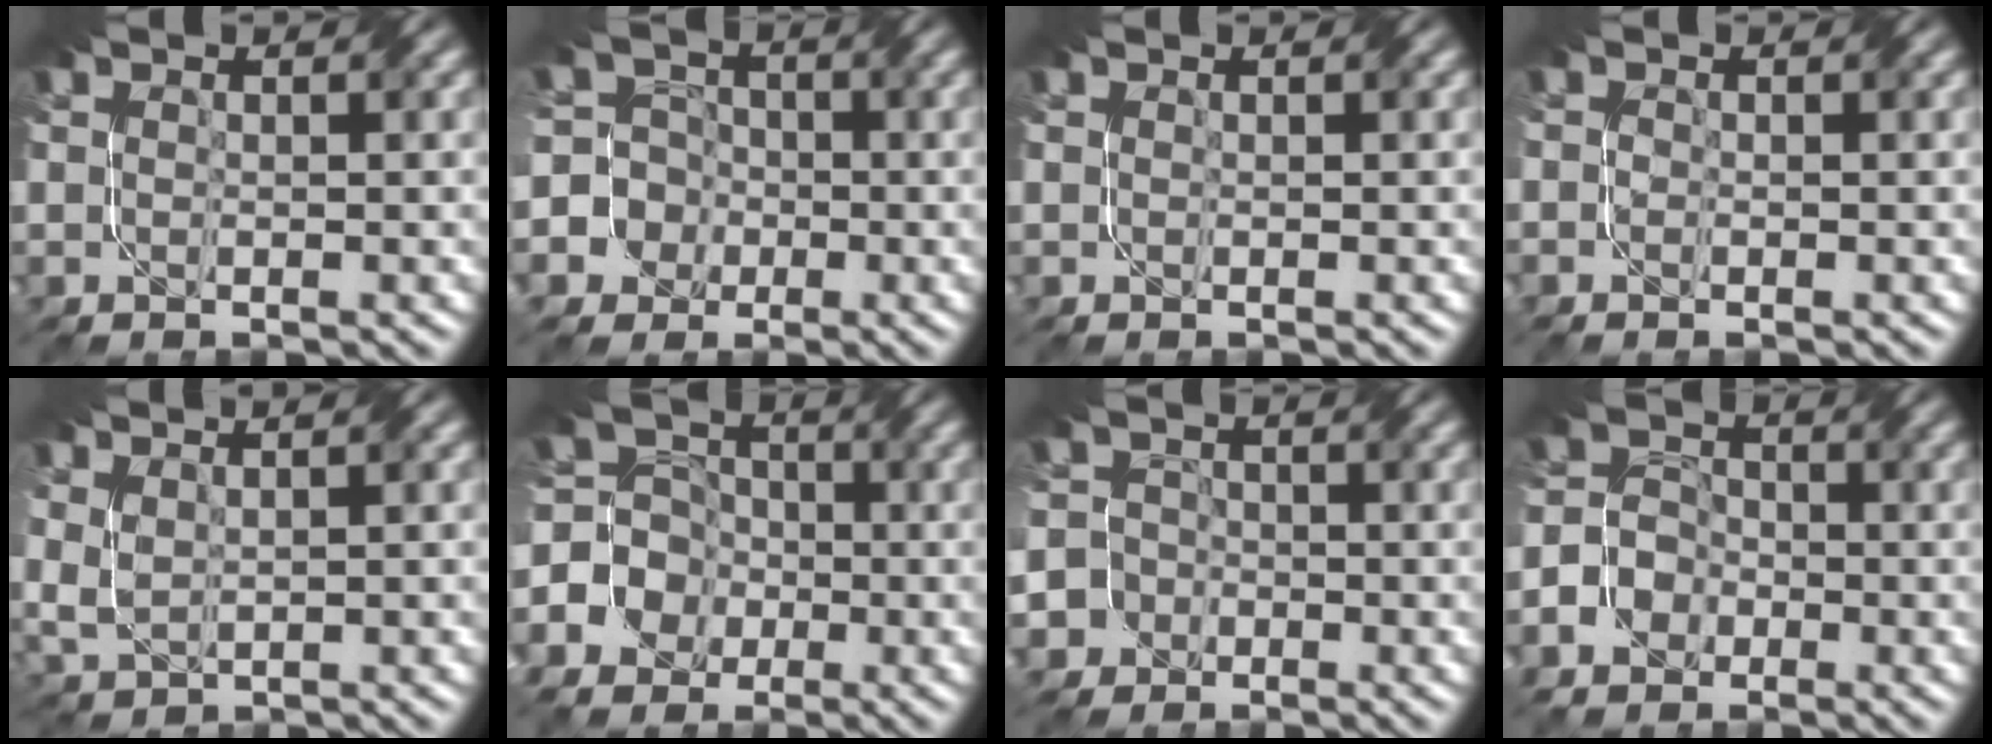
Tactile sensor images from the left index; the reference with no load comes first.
{"total": 8.2, "force": [-3.0, 7.6, 0.9], "torque": [-0.036, 0.016, -0.086]}
{"total": 0.0}
{"total": 0.6, "force": [-0.6, -0.1, -0.1], "torque": [0.007, -0.003, -0.019]}
{"total": 2.0, "force": [1.1, 0.9, 1.4], "torque": [-0.038, 0.002, 0.025]}
{"total": 7.6, "force": [-2.9, 6.7, 2.2], "torque": [-0.051, 0.012, -0.086]}
{"total": 6.7, "force": [-3.9, 5.5, 0.8], "torque": [-0.014, -0.004, -0.097]}
{"total": 3.9, "force": [-2.4, 2.8, 1.3], "torque": [-0.008, -0.001, -0.056]}